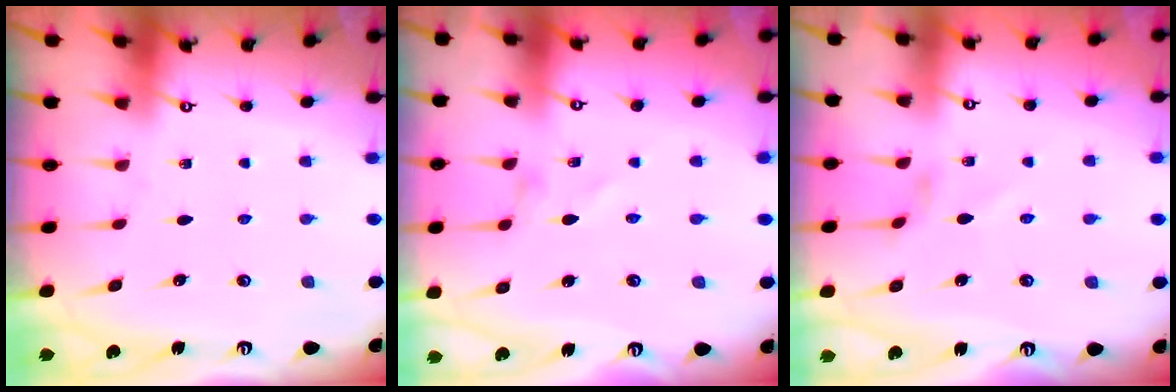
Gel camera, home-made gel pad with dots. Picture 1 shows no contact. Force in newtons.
{"total": 0.9, "press": 0.9, "slide": 0.1}
{"total": 1.2, "press": 1.2, "slide": 0.4}